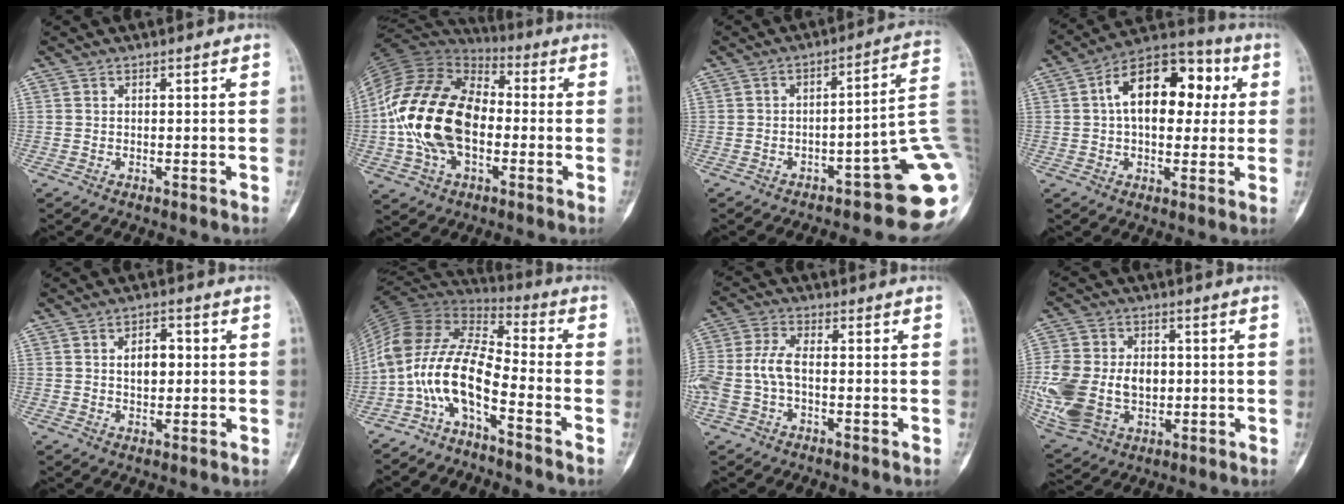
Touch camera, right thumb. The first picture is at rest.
{"total": 21.5, "force": [-1.9, 13.6, 16.5], "torque": [-0.315, 0.024, -0.038]}
{"total": 14.8, "force": [-5.6, 4.1, 13.0], "torque": [-0.094, 0.064, -0.067]}
{"total": 17.2, "force": [3.3, 10.2, 13.5], "torque": [-0.171, 0.031, 0.040]}
{"total": 5.1, "force": [0.6, 3.1, 3.9], "torque": [-0.046, 0.007, 0.009]}
{"total": 13.9, "force": [-6.7, 5.0, 11.0], "torque": [-0.219, 0.091, -0.135]}
{"total": 8.6, "force": [-1.3, 4.9, 6.9], "torque": [-0.170, 0.025, -0.032]}
{"total": 20.4, "force": [-1.7, 14.6, 14.2], "torque": [-0.317, 0.003, -0.013]}